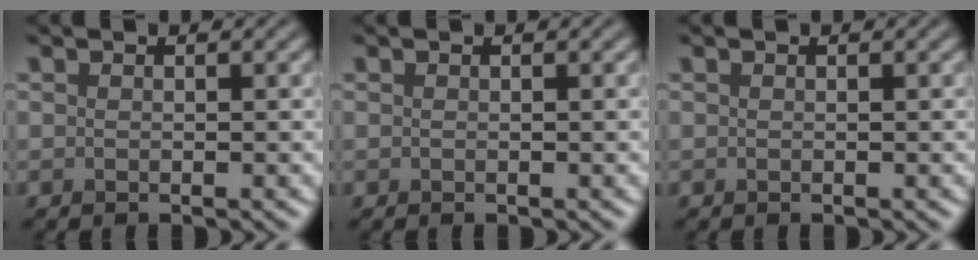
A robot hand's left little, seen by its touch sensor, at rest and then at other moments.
{"total": 0.0}
{"total": 0.0}